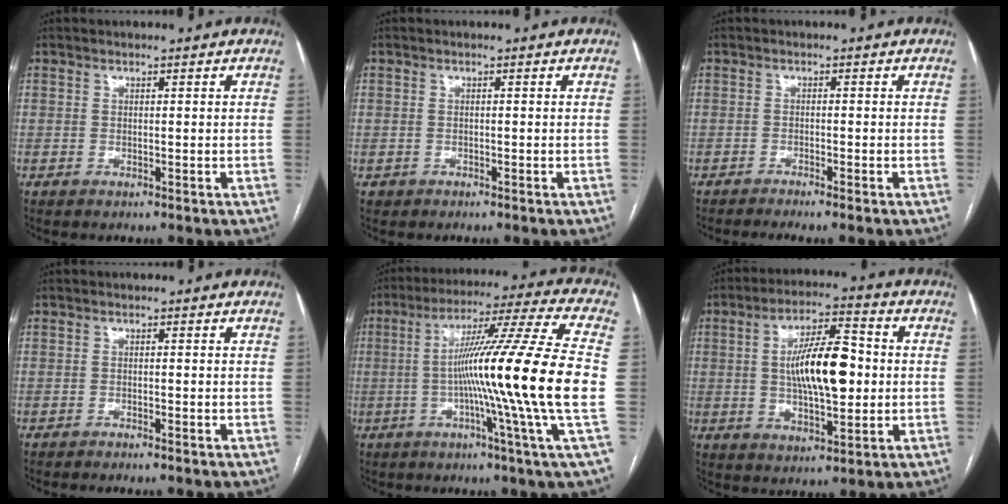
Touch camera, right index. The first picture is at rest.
{"total": 0.9, "force": [-0.5, 0.7, -0.1], "torque": [-0.005, 0.005, -0.009]}
{"total": 4.2, "force": [-3.5, -0.3, 2.3], "torque": [-0.028, -0.005, -0.054]}
{"total": 1.9, "force": [-1.6, -0.1, 1.0], "torque": [-0.013, 0.000, -0.020]}
{"total": 21.4, "force": [-2.2, -3.3, 21.0], "torque": [-0.320, -0.012, -0.060]}
{"total": 12.5, "force": [0.5, 3.9, 11.9], "torque": [-0.210, 0.015, 0.009]}